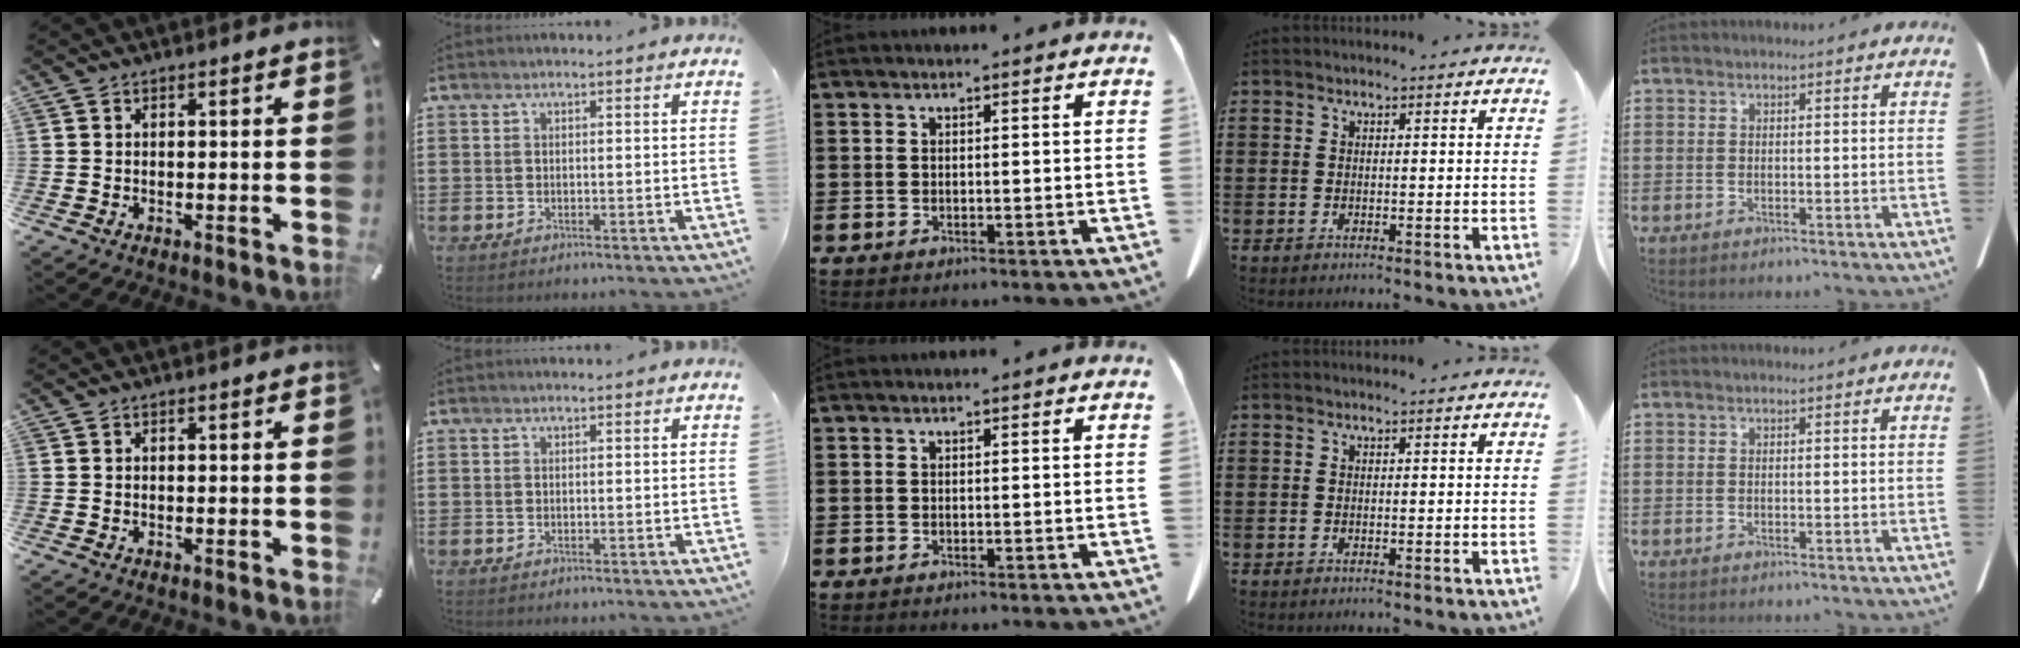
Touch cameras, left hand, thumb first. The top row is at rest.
{}